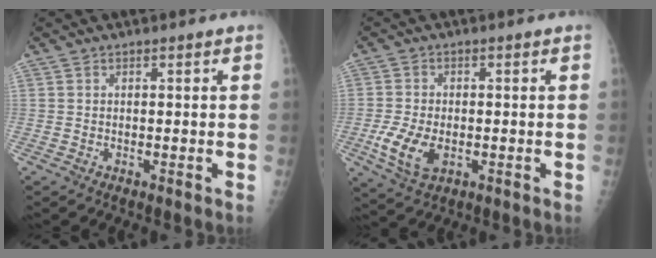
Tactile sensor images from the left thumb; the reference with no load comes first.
{"total": 7.8, "force": [-2.1, 4.7, 5.8], "torque": [-0.118, -0.003, -0.034]}